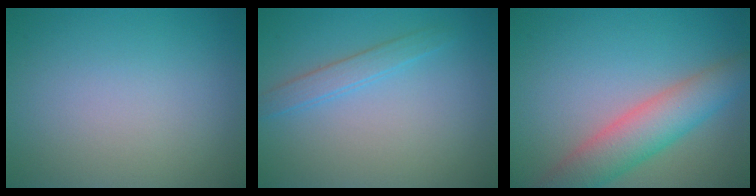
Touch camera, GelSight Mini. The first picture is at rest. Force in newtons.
{"total": 1.8, "press": 1.8, "slide": 0.1}
{"total": 5.9, "press": 5.9, "slide": 0.2}